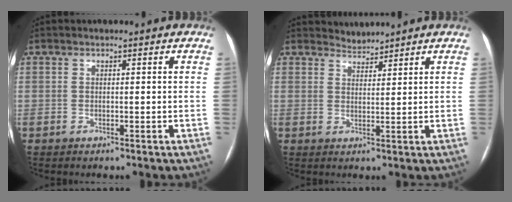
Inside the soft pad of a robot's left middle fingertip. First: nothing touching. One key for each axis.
{"total": 2.2, "fx": 2.1, "fy": 0.0, "fz": -0.6, "tx": 0.003, "ty": 0.002, "tz": 0.043}